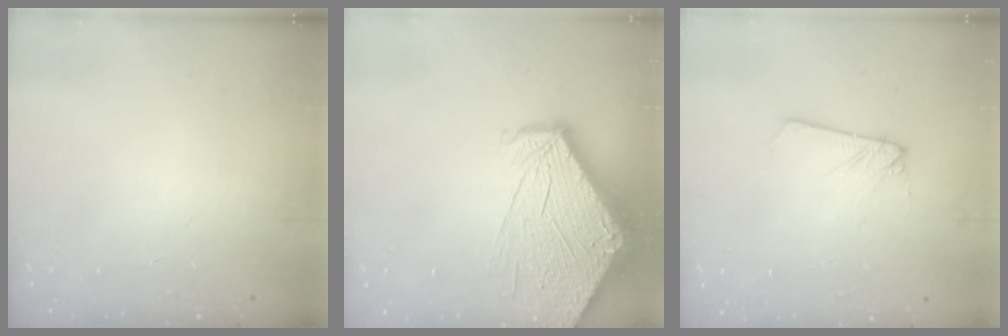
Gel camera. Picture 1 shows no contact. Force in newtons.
{"total": 7.2, "press": 7.2, "slide": 0.7}
{"total": 2.4, "press": 2.4, "slide": 0.1}